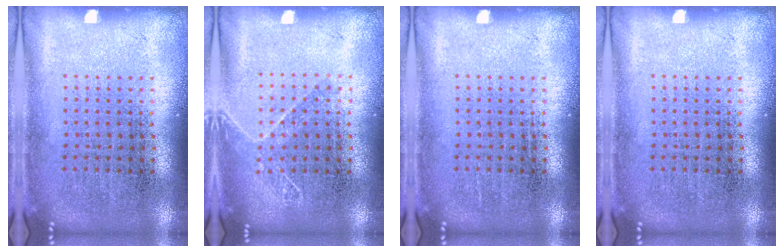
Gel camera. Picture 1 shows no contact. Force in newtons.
{"total": 1.1, "press": 0.9, "slide": 0.5}
{"total": 0.0}
{"total": 0.0}